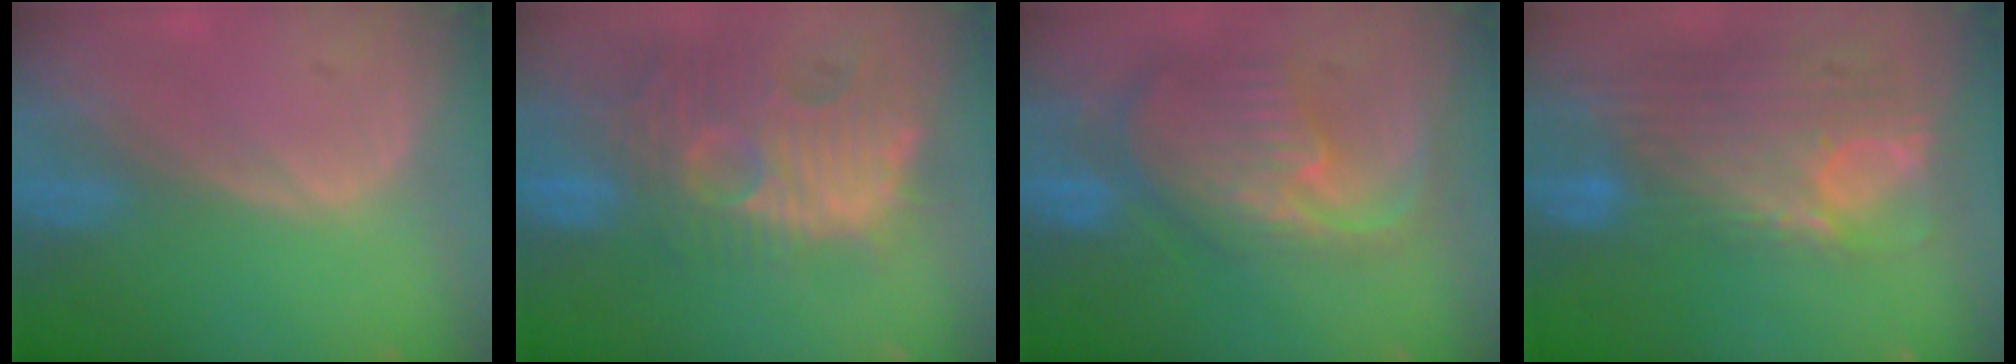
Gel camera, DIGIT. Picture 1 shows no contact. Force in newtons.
{"total": 13.8, "press": 12.3, "slide": 6.4}
{"total": 11.4, "press": 9.9, "slide": 5.7}
{"total": 12.2, "press": 10.3, "slide": 6.5}